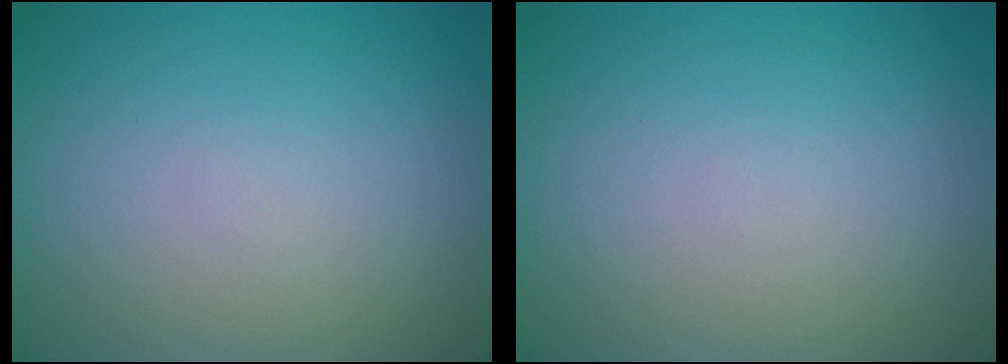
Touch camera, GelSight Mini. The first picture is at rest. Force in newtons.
{"total": 0.0}